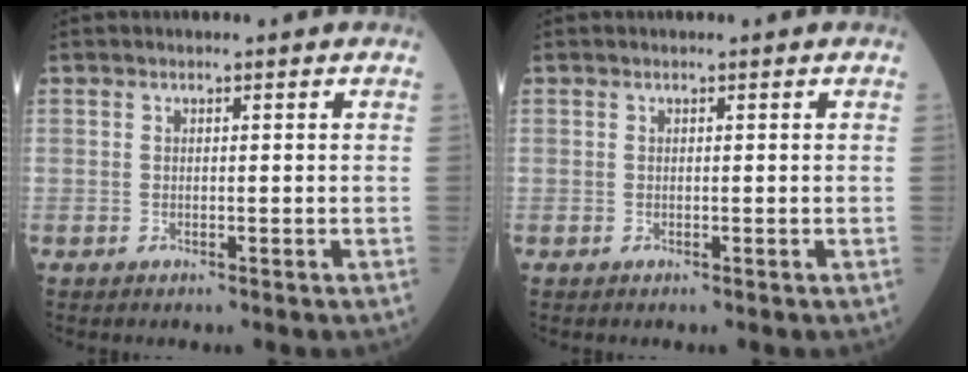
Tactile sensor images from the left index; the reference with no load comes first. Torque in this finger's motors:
{"motor_torque": [0.00, 0.00, 0.00, 0.00]}